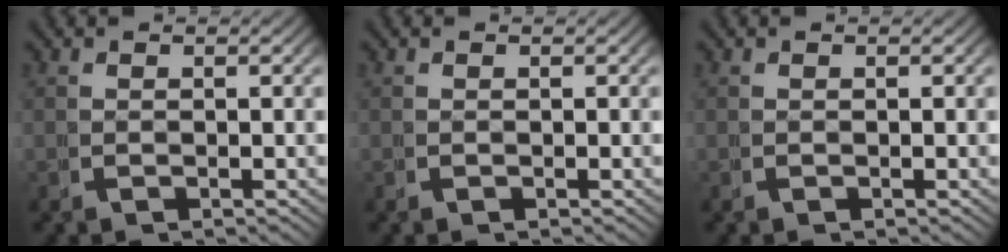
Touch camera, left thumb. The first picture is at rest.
{"total": 0.0}
{"total": 0.0}